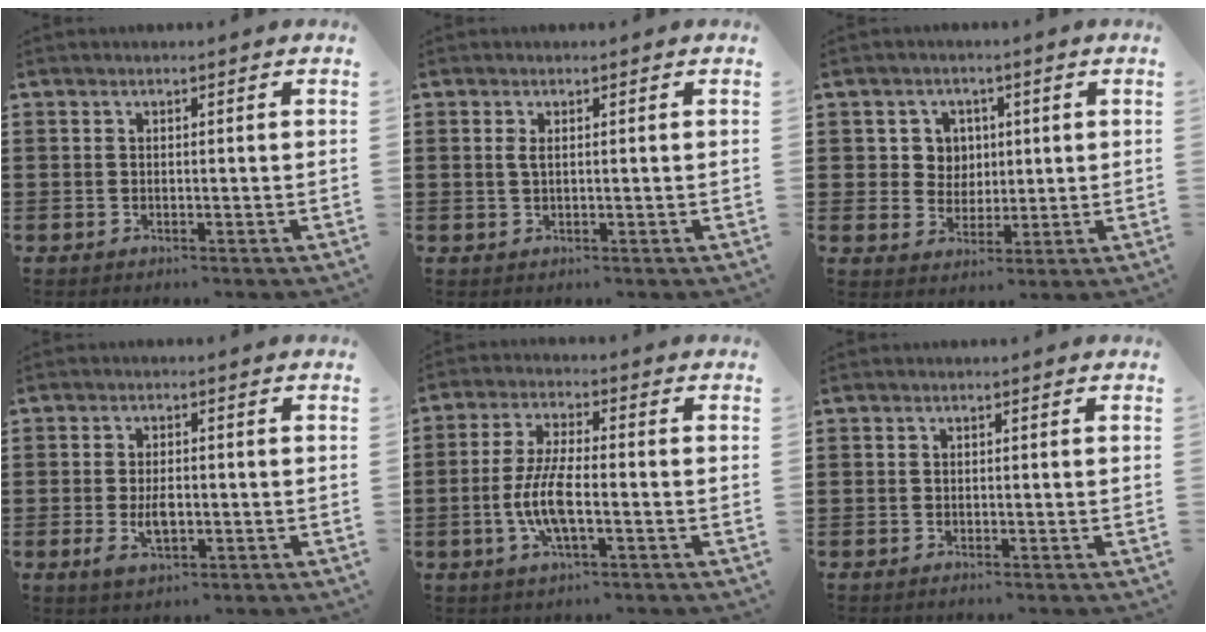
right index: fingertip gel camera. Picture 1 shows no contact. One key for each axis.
{"total": 1.4, "fx": 0.3, "fy": 0.3, "fz": 1.3, "tx": -0.027, "ty": 0.001, "tz": 0.005}
{"total": 4.7, "fx": 1.2, "fy": 4.4, "fz": 1.2, "tx": -0.046, "ty": 0.016, "tz": 0.020}
{"total": 4.2, "fx": -0.8, "fy": 2.0, "fz": 3.6, "tx": -0.063, "ty": -0.003, "tz": -0.016}
{"total": 7.3, "fx": -1.8, "fy": 2.2, "fz": 6.7, "tx": -0.149, "ty": -0.008, "tz": -0.039}
{"total": 0.0}